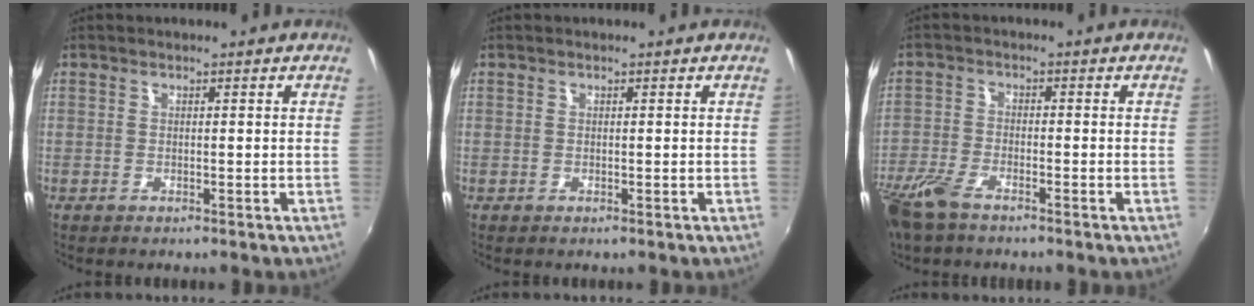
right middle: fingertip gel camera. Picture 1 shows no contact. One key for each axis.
{"total": 0.0}
{"total": 8.2, "fx": -6.1, "fy": 2.7, "fz": 4.8, "tx": -0.127, "ty": -0.023, "tz": -0.124}